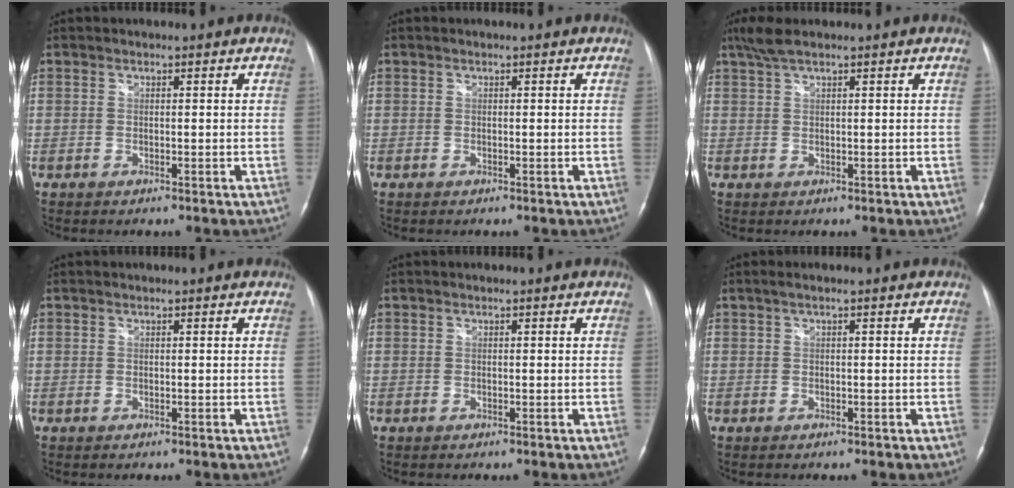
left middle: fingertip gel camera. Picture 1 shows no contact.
{"total": 0.0}
{"total": 3.1, "force": [2.4, 0.2, 2.0], "torque": [-0.053, 0.013, 0.053]}
{"total": 0.0}
{"total": 0.0}
{"total": 1.0, "force": [0.5, 0.0, 0.9], "torque": [-0.024, 0.012, 0.007]}